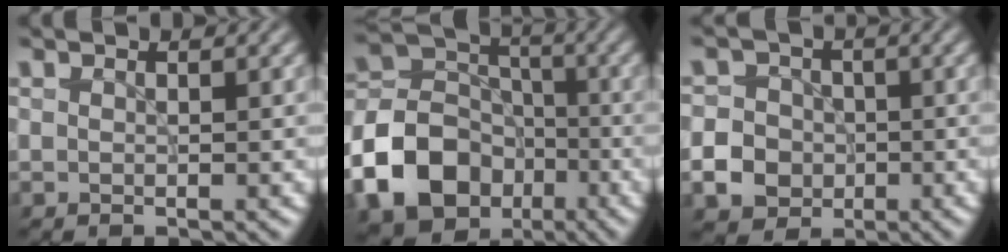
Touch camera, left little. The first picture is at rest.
{"total": 12.0, "force": [-5.2, 9.2, 5.5], "torque": [-0.140, -0.008, -0.109]}
{"total": 6.0, "force": [-1.9, 5.5, 1.8], "torque": [-0.030, -0.007, -0.055]}